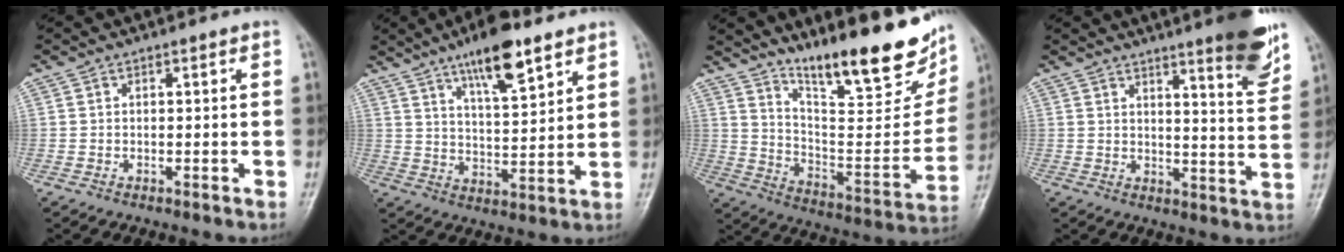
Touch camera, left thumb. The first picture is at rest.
{"total": 12.3, "force": [7.8, 3.5, 8.8], "torque": [-0.125, -0.042, 0.130]}
{"total": 24.1, "force": [16.8, 6.0, 16.2], "torque": [-0.203, -0.088, 0.266]}
{"total": 10.6, "force": [7.0, 1.4, 7.9], "torque": [-0.086, -0.048, 0.094]}